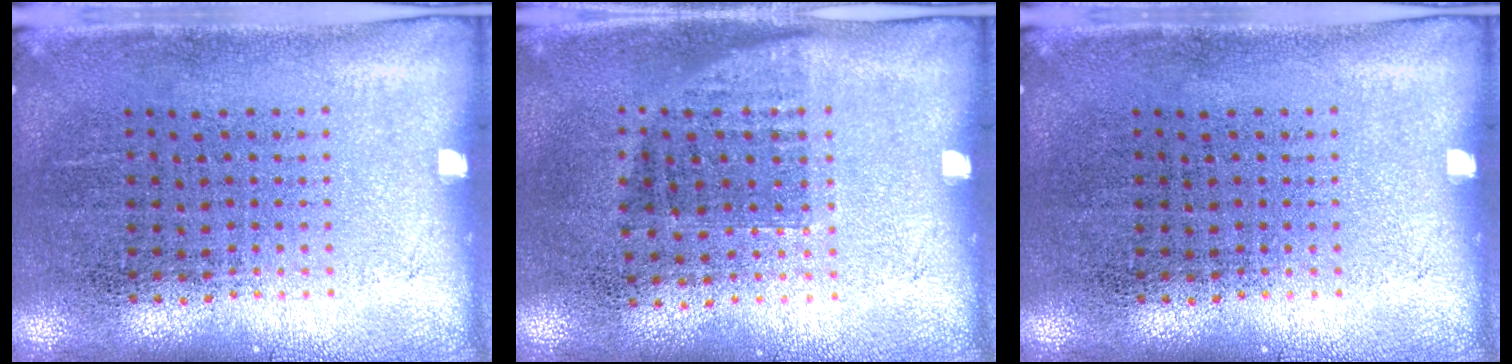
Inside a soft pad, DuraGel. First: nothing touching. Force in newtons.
{"total": 0.7, "press": 0.6, "slide": 0.3}
{"total": 0.0}